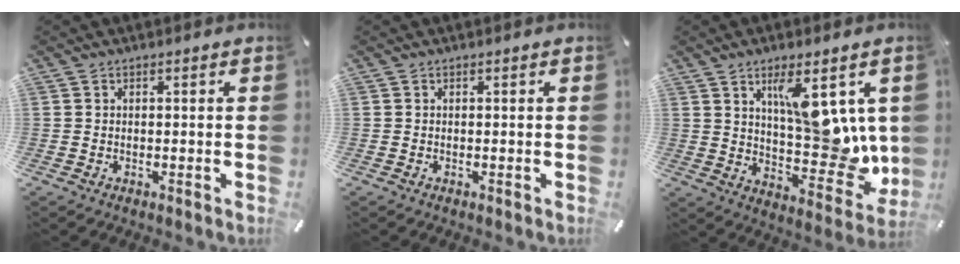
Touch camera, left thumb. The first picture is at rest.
{"total": 0.0}
{"total": 15.1, "force": [4.8, 6.8, 12.6], "torque": [-0.151, -0.043, 0.090]}